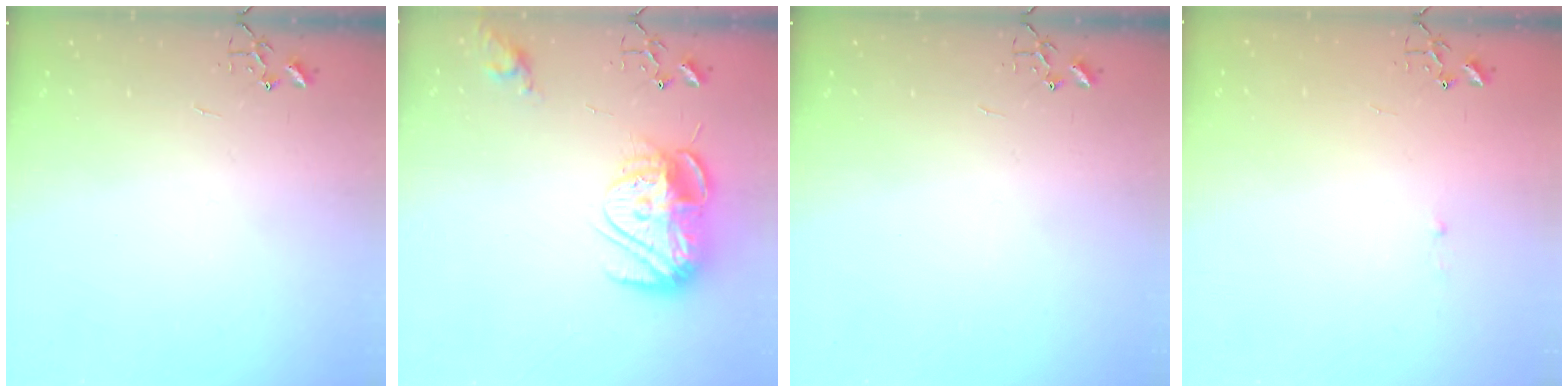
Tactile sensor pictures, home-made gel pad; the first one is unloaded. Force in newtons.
{"total": 15.7, "press": 15.7, "slide": 1.0}
{"total": 0.0}
{"total": 1.8, "press": 1.8, "slide": 0.2}